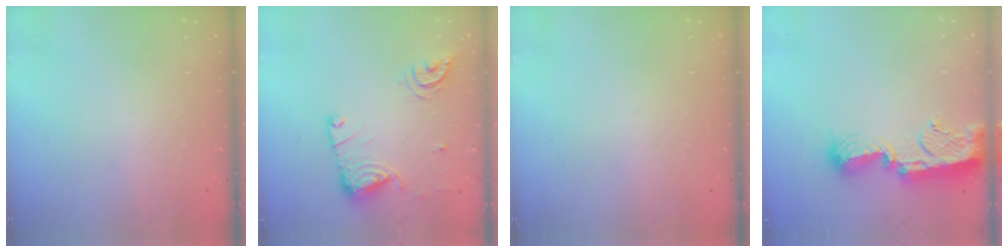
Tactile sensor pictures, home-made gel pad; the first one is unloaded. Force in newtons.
{"total": 12.2, "press": 12.2, "slide": 1.2}
{"total": 0.0}
{"total": 12.6, "press": 12.5, "slide": 1.0}